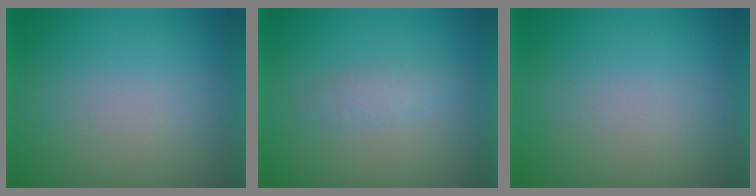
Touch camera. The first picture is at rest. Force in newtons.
{"total": 1.9}
{"total": 0.0}